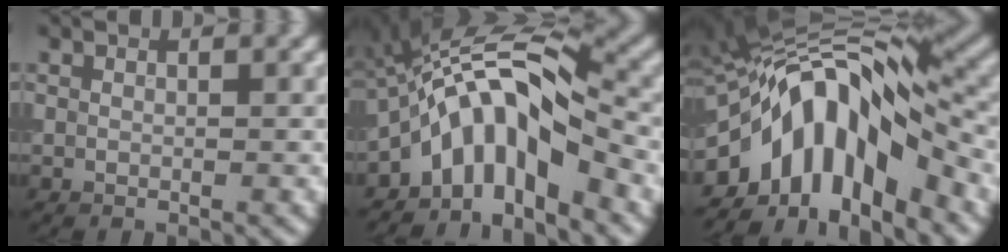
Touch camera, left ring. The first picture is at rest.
{"total": 8.5, "force": [-3.7, 3.2, 7.0], "torque": [-0.116, 0.020, -0.076]}
{"total": 11.3, "force": [-4.4, 5.1, 9.0], "torque": [-0.133, 0.012, -0.084]}